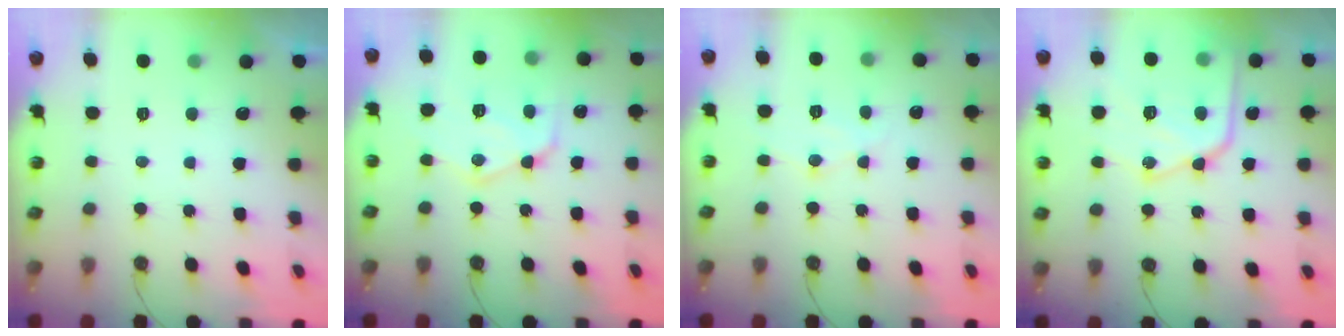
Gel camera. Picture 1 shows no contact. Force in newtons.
{"total": 14.7, "press": 14.6, "slide": 1.3}
{"total": 7.3, "press": 7.3, "slide": 0.6}
{"total": 18.3, "press": 18.3, "slide": 1.3}